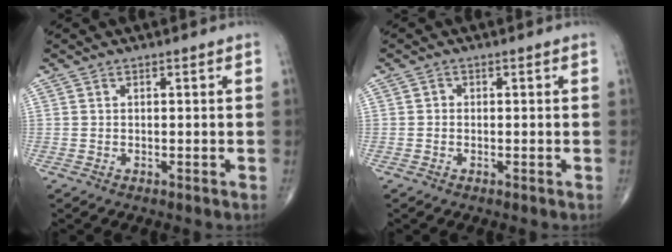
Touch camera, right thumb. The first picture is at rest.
{"total": 0.6, "force": [-0.2, 0.5, 0.2], "torque": [0.001, 0.002, -0.009]}